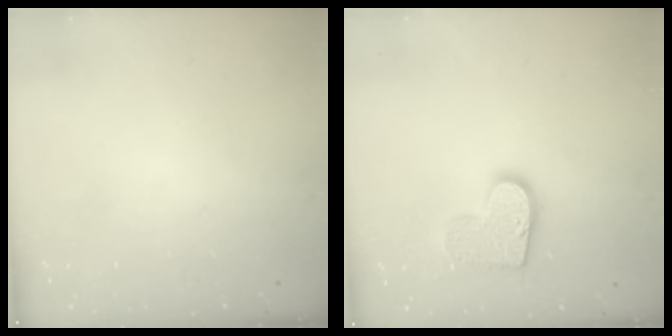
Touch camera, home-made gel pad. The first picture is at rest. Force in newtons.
{"total": 12.0, "press": 11.9, "slide": 0.7}